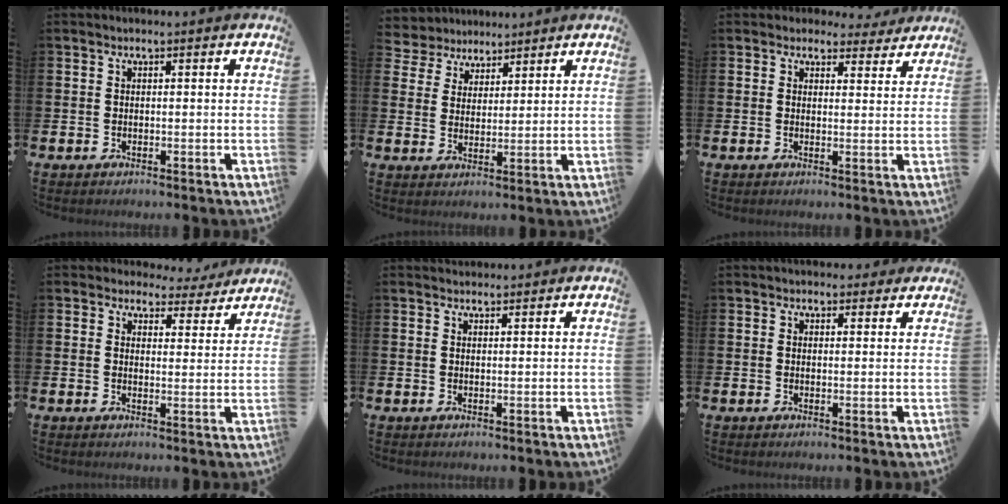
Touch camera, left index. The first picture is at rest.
{"total": 4.4, "force": [3.8, 1.9, -1.0], "torque": [-0.009, -0.015, 0.070]}
{"total": 3.3, "force": [3.0, 1.3, 0.3], "torque": [0.000, -0.019, 0.051]}
{"total": 3.6, "force": [3.2, 1.6, 0.5], "torque": [-0.007, -0.024, 0.051]}
{"total": 1.4, "force": [1.4, 0.5, 0.0], "torque": [0.007, -0.002, 0.024]}
{"total": 1.9, "force": [1.6, 1.0, 0.0], "torque": [0.013, -0.002, 0.026]}